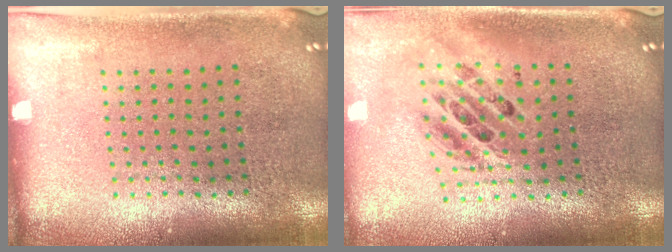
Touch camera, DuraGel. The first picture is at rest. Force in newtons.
{"total": 1.9, "press": 1.5, "slide": 1.1}